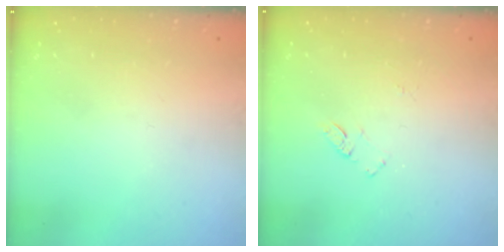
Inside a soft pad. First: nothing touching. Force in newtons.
{"total": 6.2, "press": 6.2, "slide": 0.5}